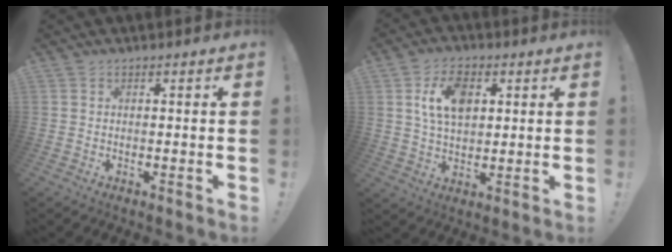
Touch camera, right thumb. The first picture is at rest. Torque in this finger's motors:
{"motor_torque": [0.17, 0.19, 0.15, 0.07, 0.01]}